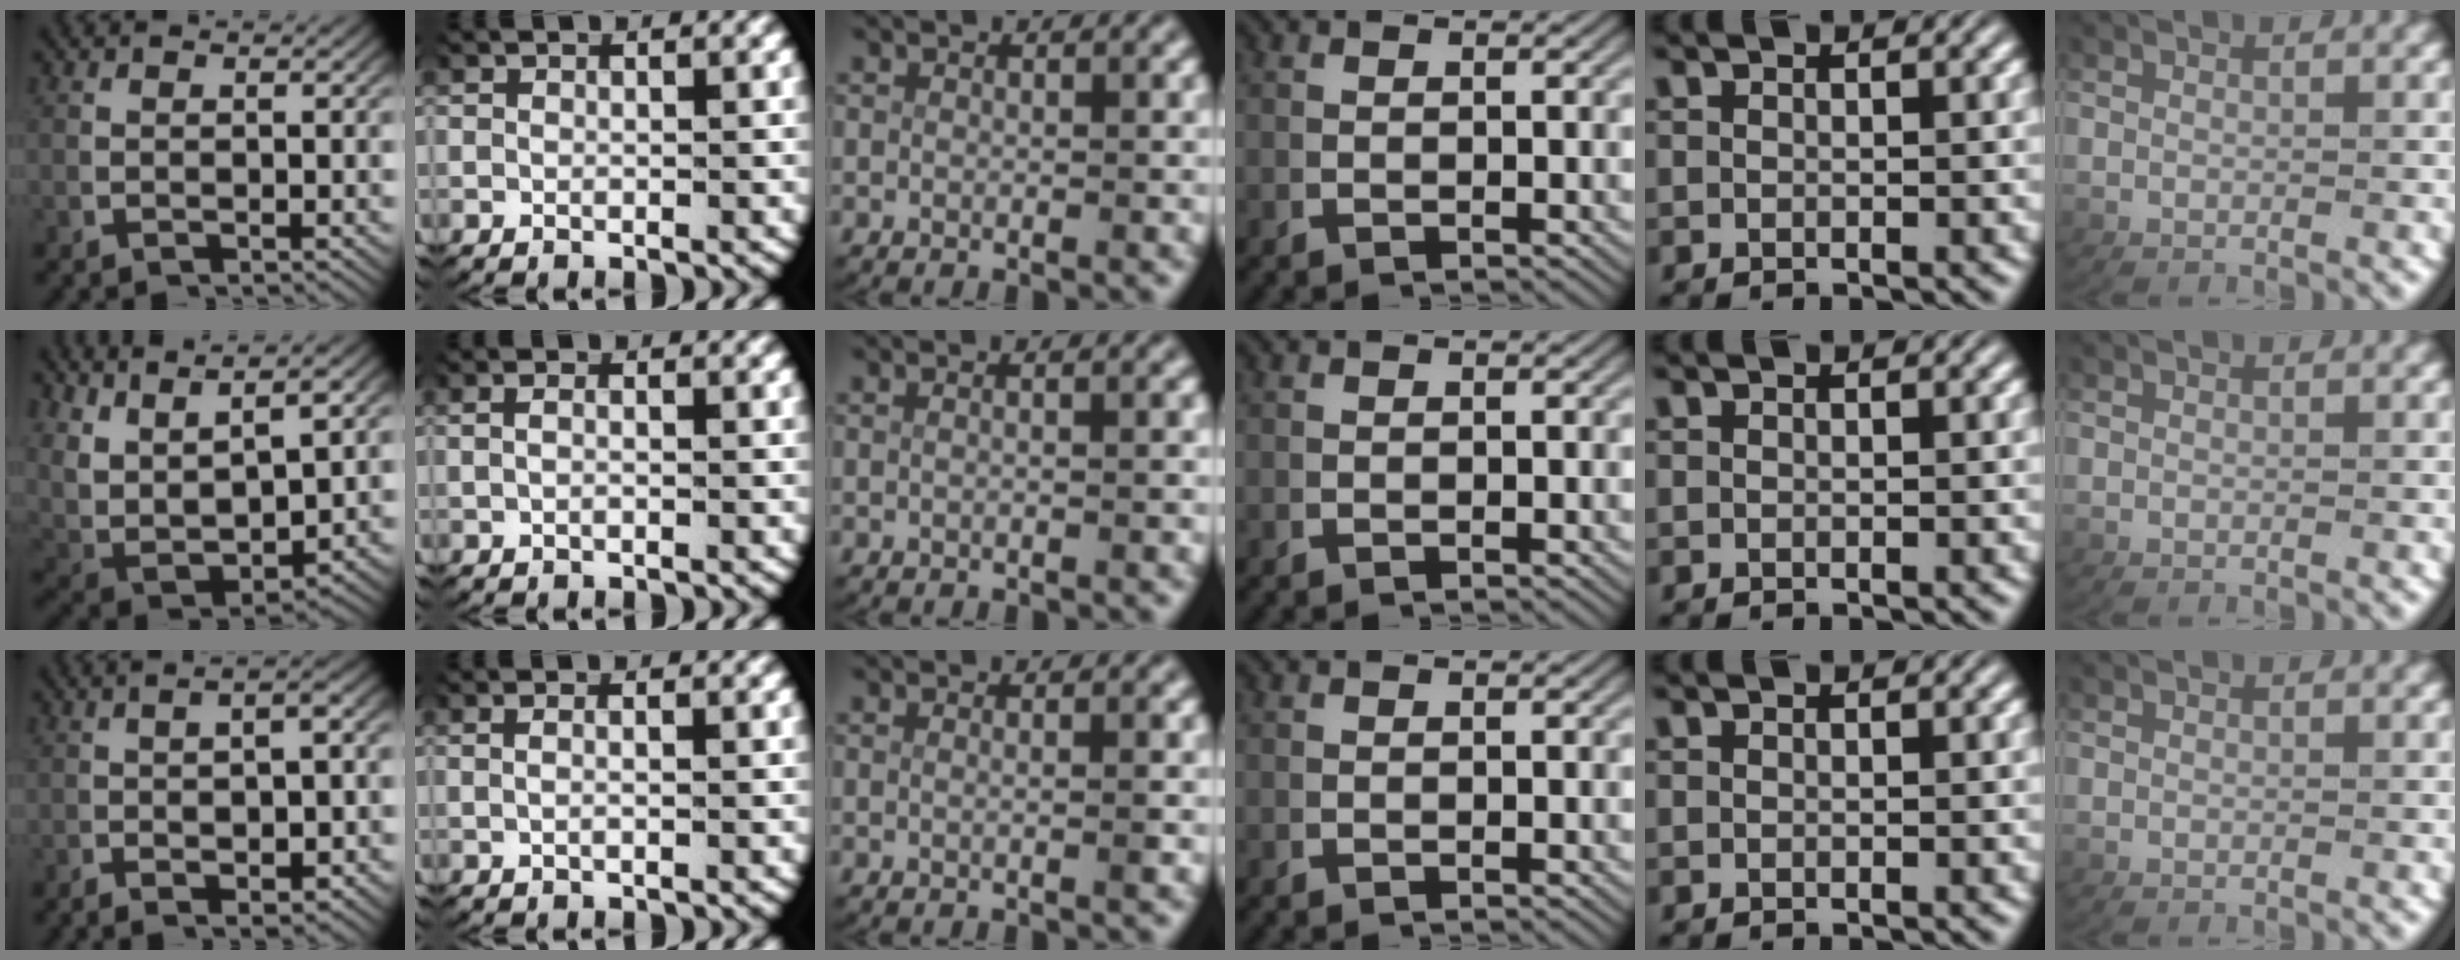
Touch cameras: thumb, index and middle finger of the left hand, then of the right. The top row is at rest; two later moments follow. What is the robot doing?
{"motion": "lift_and_place", "object": "towel"}